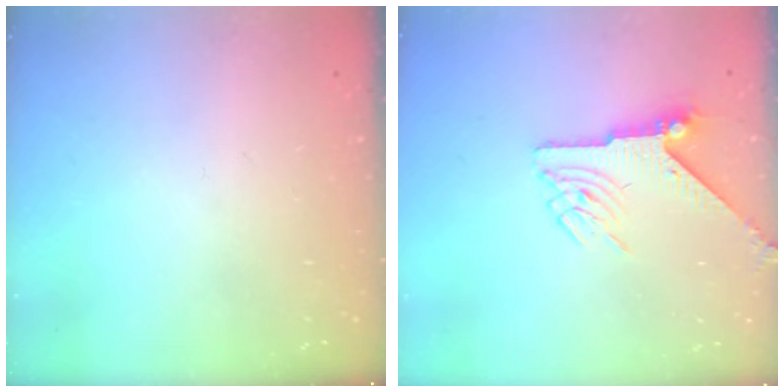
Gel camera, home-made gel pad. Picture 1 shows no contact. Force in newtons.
{"total": 6.7, "press": 6.7, "slide": 0.2}